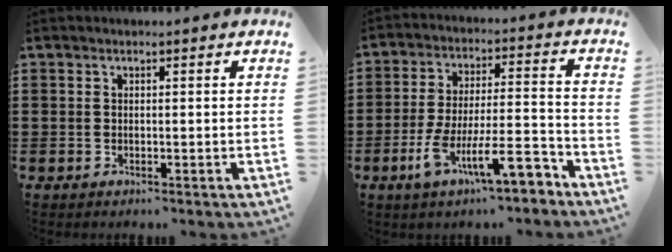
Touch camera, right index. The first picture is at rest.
{"total": 13.4, "force": [-7.6, 3.3, 10.6], "torque": [-0.202, 0.007, -0.139]}